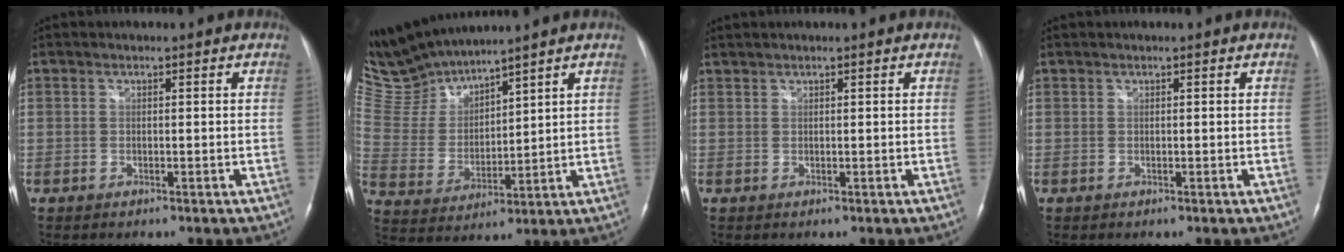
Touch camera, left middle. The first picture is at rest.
{"total": 9.6, "force": [9.6, -0.2, 0.6], "torque": [-0.044, 0.005, 0.219]}
{"total": 0.7, "force": [0.7, 0.0, 0.0], "torque": [-0.008, 0.010, 0.021]}
{"total": 0.0}